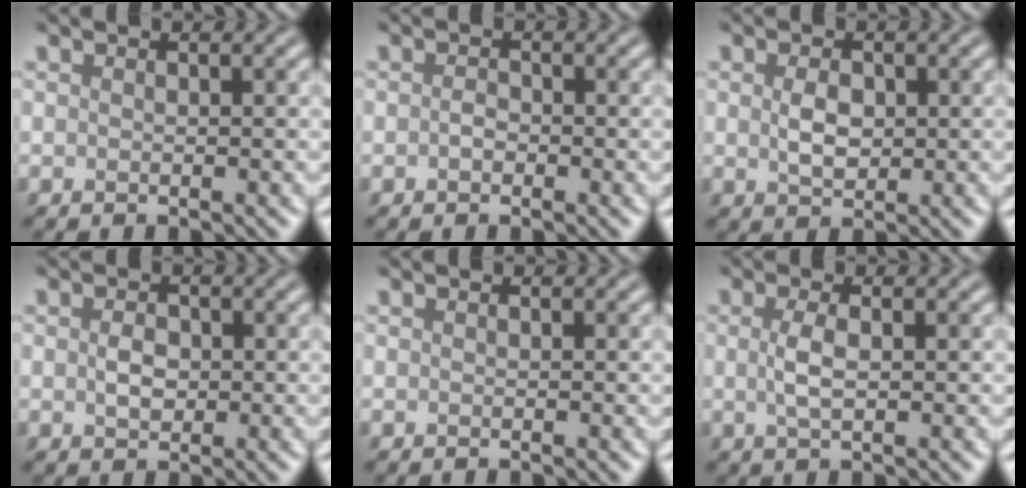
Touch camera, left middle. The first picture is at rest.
{"total": 0.9, "force": [-0.3, 0.6, 0.6], "torque": [-0.018, 0.001, -0.009]}
{"total": 2.5, "force": [0.1, 1.7, 1.9], "torque": [-0.044, 0.000, 0.005]}
{"total": 1.9, "force": [0.0, 1.4, 1.4], "torque": [-0.031, -0.001, 0.000]}
{"total": 0.0}
{"total": 2.0, "force": [0.1, 0.7, 1.9], "torque": [-0.047, 0.003, 0.002]}